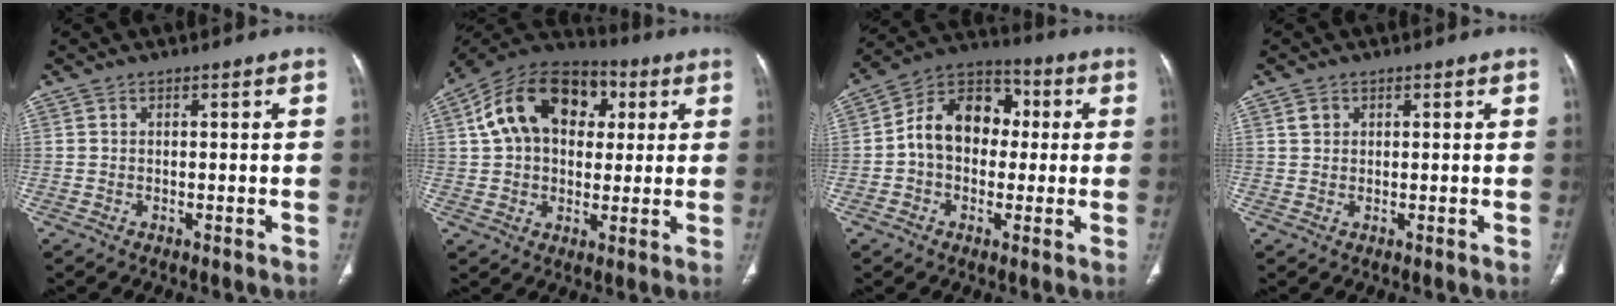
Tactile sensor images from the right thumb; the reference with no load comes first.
{"total": 18.8, "force": [4.8, 13.2, 12.5], "torque": [-0.191, 0.020, 0.072]}
{"total": 13.3, "force": [0.5, 10.0, 8.8], "torque": [-0.111, 0.035, -0.004]}
{"total": 1.5, "force": [0.7, 1.2, 0.5], "torque": [-0.002, -0.001, 0.011]}